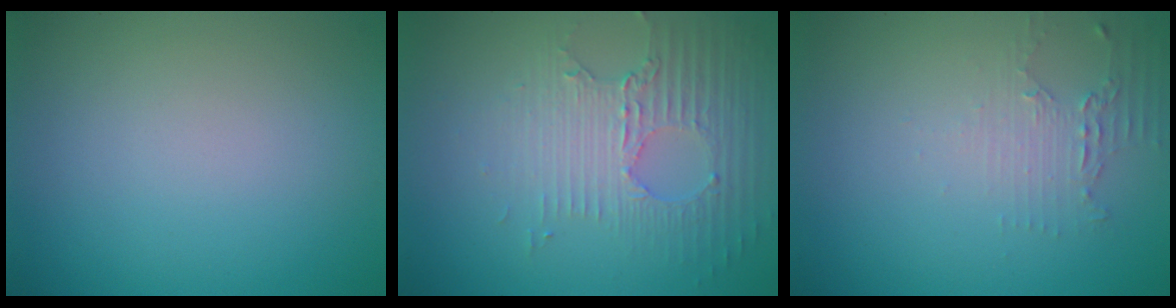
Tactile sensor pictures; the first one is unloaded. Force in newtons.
{"total": 3.7, "press": 3.3, "slide": 1.7}
{"total": 1.9, "press": 1.3, "slide": 1.4}